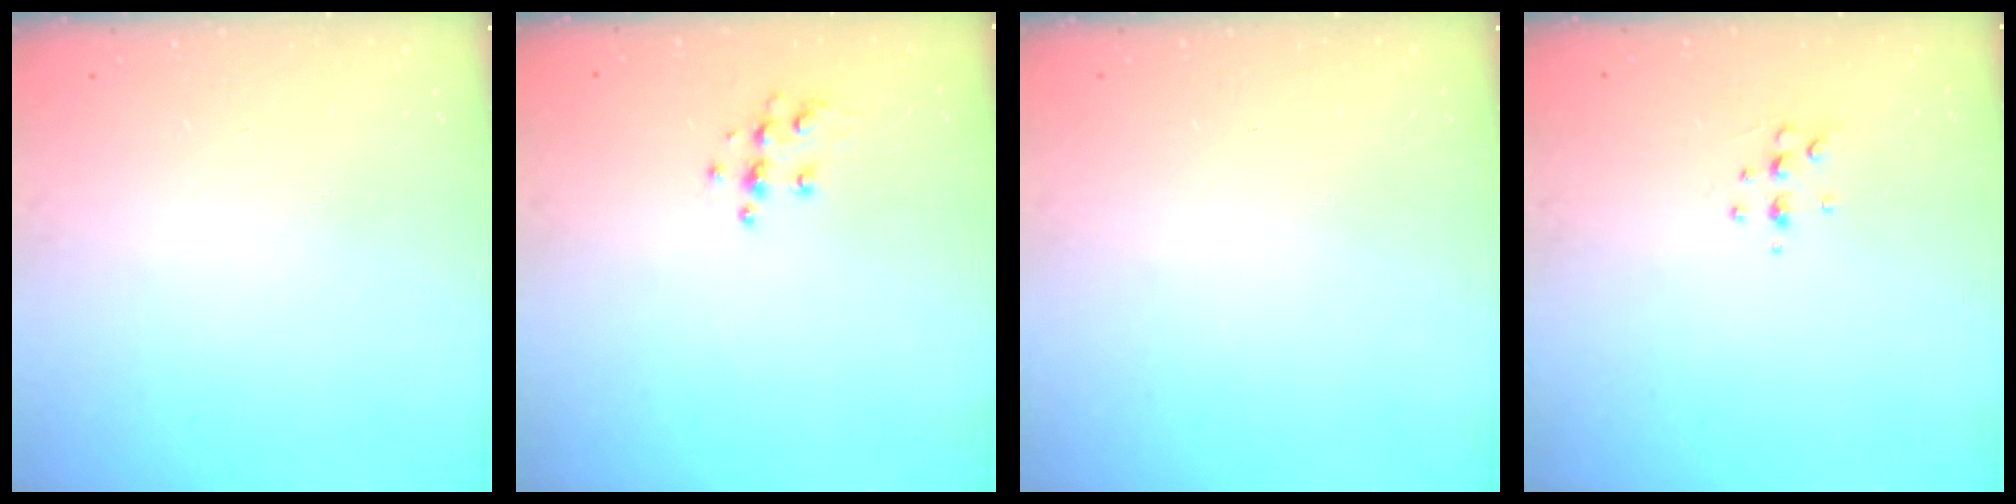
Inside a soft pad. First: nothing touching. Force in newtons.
{"total": 6.3, "press": 6.3, "slide": 0.3}
{"total": 0.0}
{"total": 5.1, "press": 4.9, "slide": 1.4}